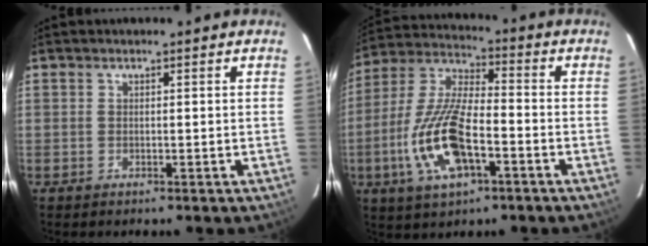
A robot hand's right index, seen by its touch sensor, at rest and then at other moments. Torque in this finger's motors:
{"motor_torque": [2.01, -0.13, 0.45, 0.21]}